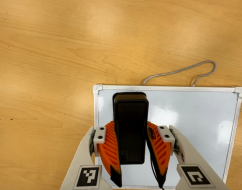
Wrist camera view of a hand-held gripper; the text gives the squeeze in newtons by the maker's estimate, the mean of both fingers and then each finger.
{"total": 7.5, "left": 6.6, "right": 8.4}